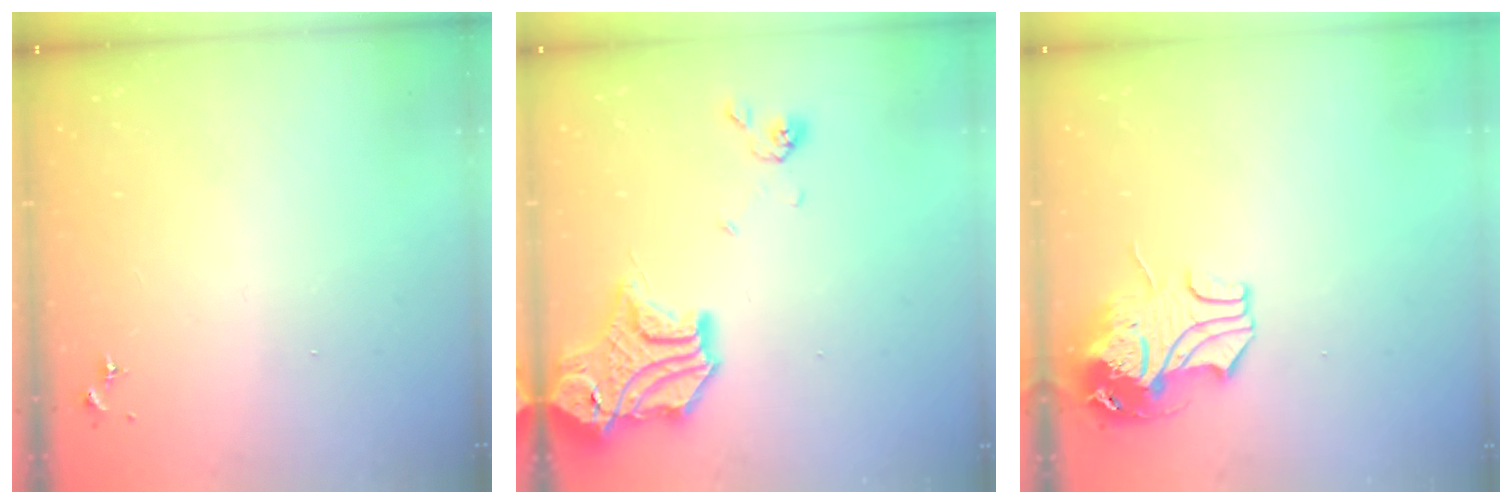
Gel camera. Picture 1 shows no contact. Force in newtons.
{"total": 18.4, "press": 18.3, "slide": 2.2}
{"total": 11.7, "press": 11.5, "slide": 1.8}